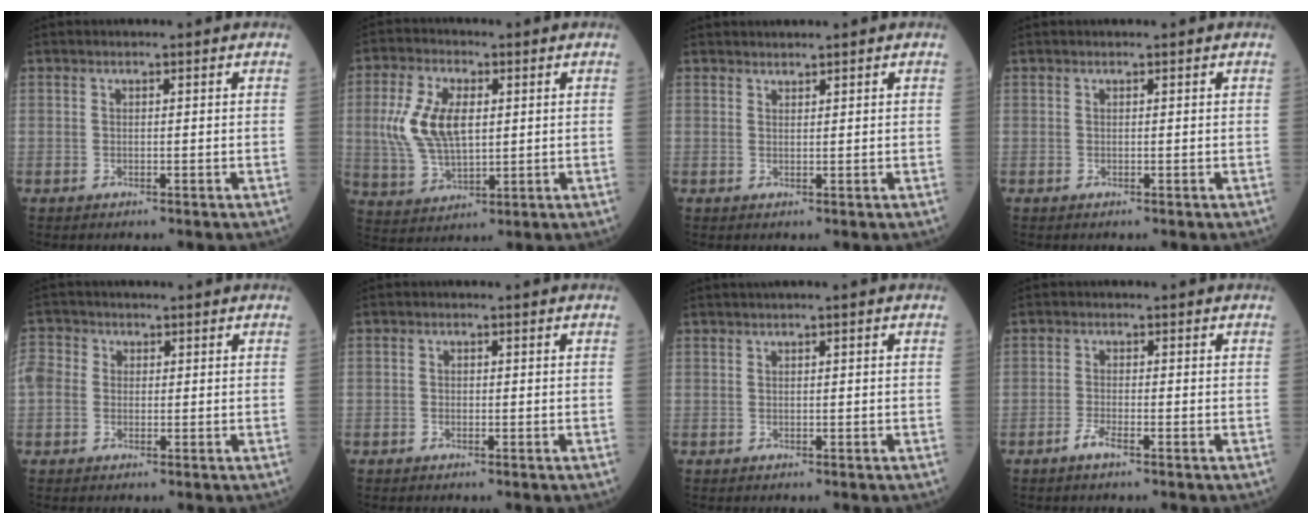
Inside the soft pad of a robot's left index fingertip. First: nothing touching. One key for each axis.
{"total": 10.1, "fx": 1.4, "fy": 5.0, "fz": 8.6, "tx": -0.199, "ty": 0.006, "tz": 0.033}
{"total": 1.2, "fx": 1.2, "fy": -0.1, "fz": 0.1, "tx": -0.003, "ty": 0.012, "tz": 0.027}
{"total": 0.0}
{"total": 4.9, "fx": 0.1, "fy": 4.3, "fz": 2.3, "tx": -0.068, "ty": 0.021, "tz": -0.001}
{"total": 1.1, "fx": -0.7, "fy": 0.8, "fz": 0.1, "tx": -0.002, "ty": 0.001, "tz": -0.015}
{"total": 0.7, "fx": 0.3, "fy": -0.1, "fz": 0.6, "tx": -0.014, "ty": 0.006, "tz": 0.010}
{"total": 1.8, "fx": -1.3, "fy": 0.1, "fz": 1.1, "tx": -0.031, "ty": -0.003, "tz": -0.027}